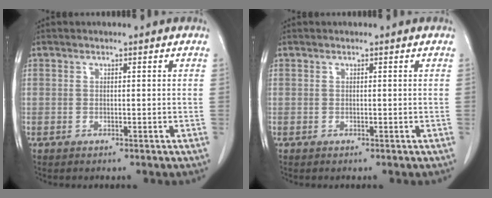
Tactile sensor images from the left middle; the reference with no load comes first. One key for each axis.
{"total": 0.0}